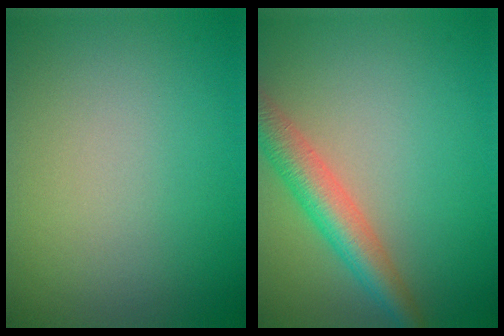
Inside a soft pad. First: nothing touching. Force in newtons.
{"total": 4.5, "press": 4.5, "slide": 0.2}